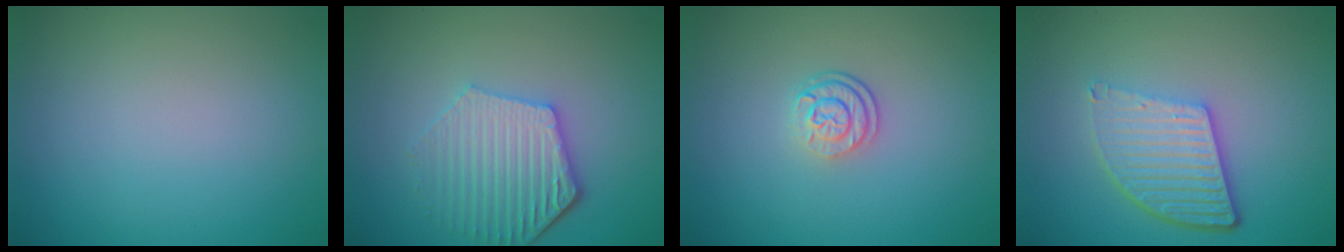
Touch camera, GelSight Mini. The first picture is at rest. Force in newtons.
{"total": 5.1, "press": 4.2, "slide": 2.9}
{"total": 2.5, "press": 1.9, "slide": 1.7}
{"total": 5.6, "press": 4.0, "slide": 4.0}